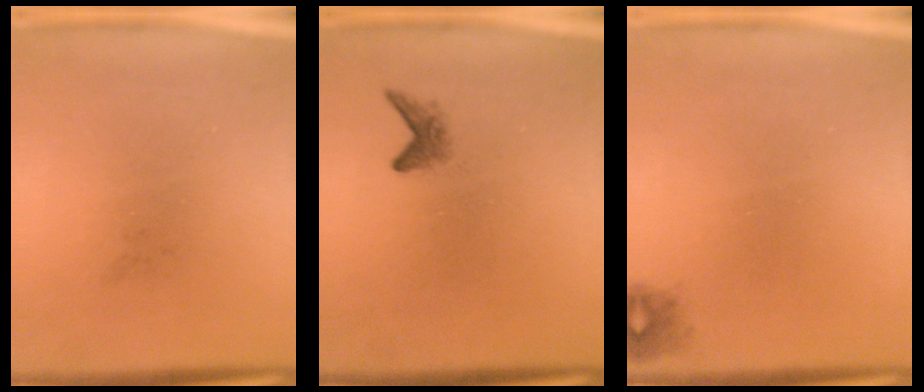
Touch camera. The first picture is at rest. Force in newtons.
{"total": 1.4}
{"total": 1.1}